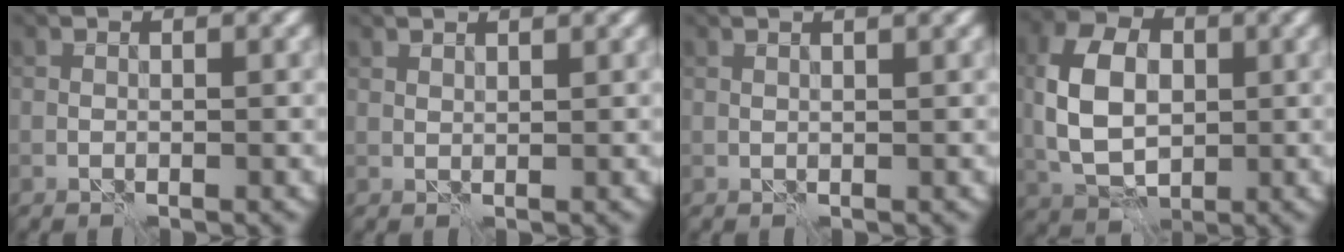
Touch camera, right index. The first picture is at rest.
{"total": 1.2, "force": [1.1, 0.2, 0.4], "torque": [-0.008, -0.001, 0.016]}
{"total": 2.8, "force": [1.7, 1.0, 2.0], "torque": [-0.011, 0.011, -0.001]}
{"total": 7.7, "force": [0.3, 5.2, 5.6], "torque": [-0.122, 0.006, -0.002]}